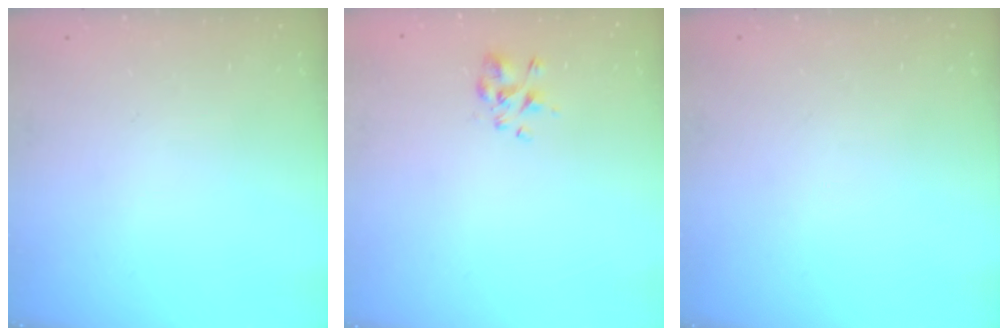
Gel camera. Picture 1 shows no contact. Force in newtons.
{"total": 2.3, "press": 2.2, "slide": 0.8}
{"total": 0.0}